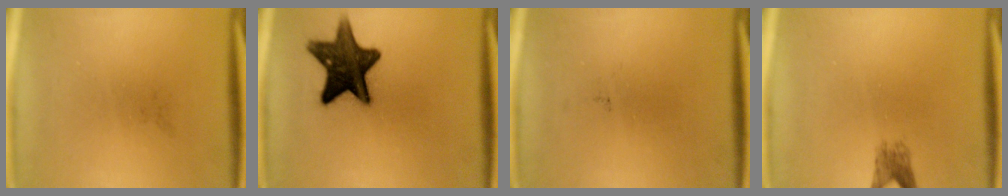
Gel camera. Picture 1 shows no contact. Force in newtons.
{"total": 13.7}
{"total": 0.0}
{"total": 2.2}